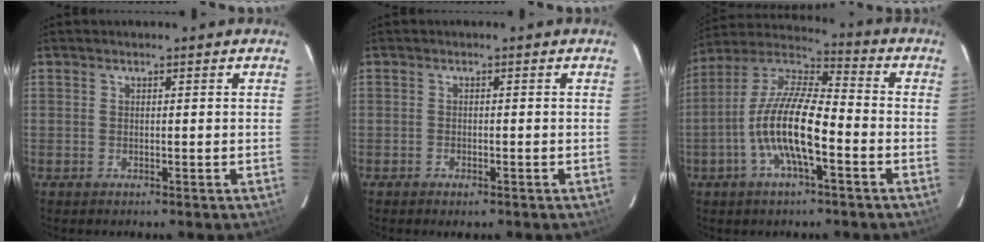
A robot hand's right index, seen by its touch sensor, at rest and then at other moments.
{"total": 1.4, "force": [-1.0, 0.7, 0.7], "torque": [-0.017, -0.002, -0.018]}
{"total": 14.0, "force": [-4.7, 3.8, 12.7], "torque": [-0.250, -0.002, -0.094]}